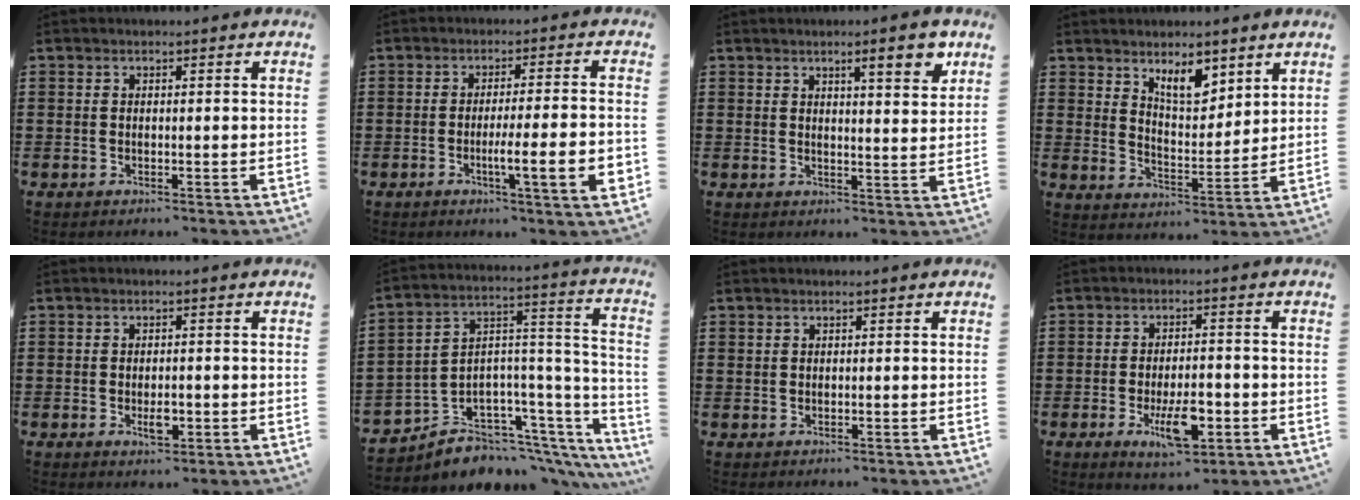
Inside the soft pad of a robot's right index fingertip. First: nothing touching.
{"total": 7.9, "force": [-2.3, 0.4, 7.5], "torque": [-0.120, -0.010, -0.038]}
{"total": 5.5, "force": [3.5, 0.7, 4.2], "torque": [-0.057, -0.008, 0.051]}
{"total": 6.7, "force": [4.9, 2.8, 3.6], "torque": [-0.062, -0.016, 0.086]}
{"total": 2.5, "force": [-0.7, 1.2, 2.1], "torque": [-0.039, 0.002, -0.011]}
{"total": 4.7, "force": [-2.9, 3.6, 0.3], "torque": [-0.017, -0.023, -0.050]}
{"total": 0.6, "force": [0.4, 0.4, 0.0], "torque": [-0.003, 0.002, 0.008]}
{"total": 7.5, "force": [-2.8, 3.1, 6.2], "torque": [-0.108, -0.004, -0.048]}